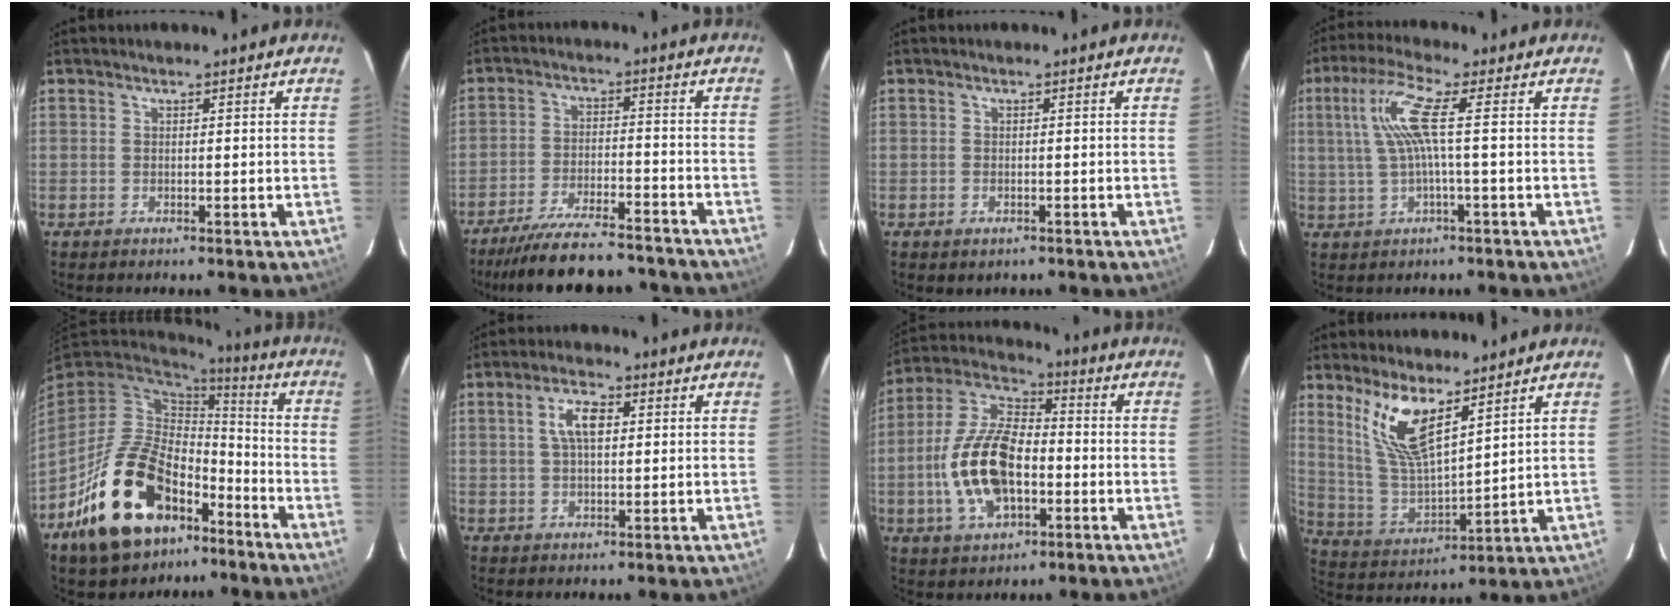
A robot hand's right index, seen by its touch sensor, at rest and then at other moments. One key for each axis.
{"total": 19.2, "fx": -17.0, "fy": 4.2, "fz": 7.9, "tx": -0.156, "ty": -0.014, "tz": -0.241}
{"total": 1.6, "fx": -0.7, "fy": 1.2, "fz": 0.6, "tx": -0.011, "ty": -0.002, "tz": -0.006}
{"total": 7.6, "fx": 0.6, "fy": -0.3, "fz": 7.6, "tx": -0.150, "ty": 0.002, "tz": 0.024}
{"total": 22.7, "fx": -12.3, "fy": 13.3, "fz": 13.7, "tx": -0.281, "ty": 0.011, "tz": -0.183}
{"total": 5.3, "fx": 1.3, "fy": 2.2, "fz": 4.7, "tx": -0.086, "ty": 0.011, "tz": 0.027}
{"total": 16.4, "fx": -3.5, "fy": 8.6, "fz": 13.6, "tx": -0.284, "ty": 0.008, "tz": -0.060}
{"total": 12.1, "fx": 7.6, "fy": 3.4, "fz": 8.8, "tx": -0.174, "ty": -0.004, "tz": 0.166}